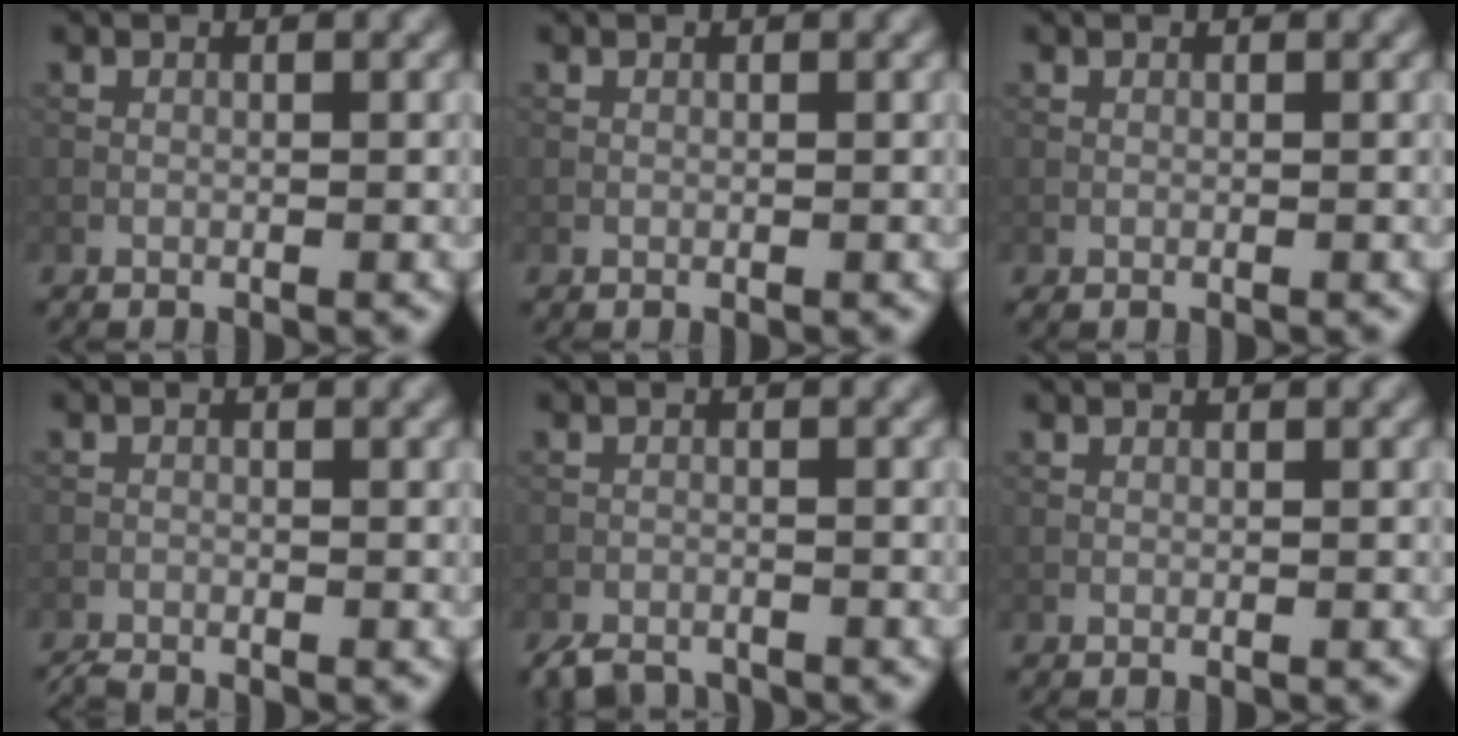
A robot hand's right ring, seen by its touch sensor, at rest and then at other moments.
{"total": 0.0}
{"total": 0.0}
{"total": 1.7, "force": [-1.6, 0.2, 0.2], "torque": [-0.005, -0.006, -0.040]}
{"total": 2.8, "force": [-2.5, 1.0, 0.8], "torque": [-0.014, -0.007, -0.050]}
{"total": 0.0}